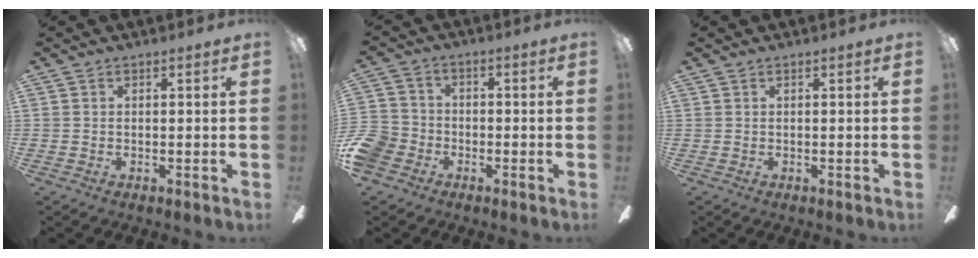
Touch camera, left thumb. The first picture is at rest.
{"total": 7.5, "force": [-3.6, 6.0, 2.8], "torque": [-0.075, 0.031, -0.070]}
{"total": 0.0}